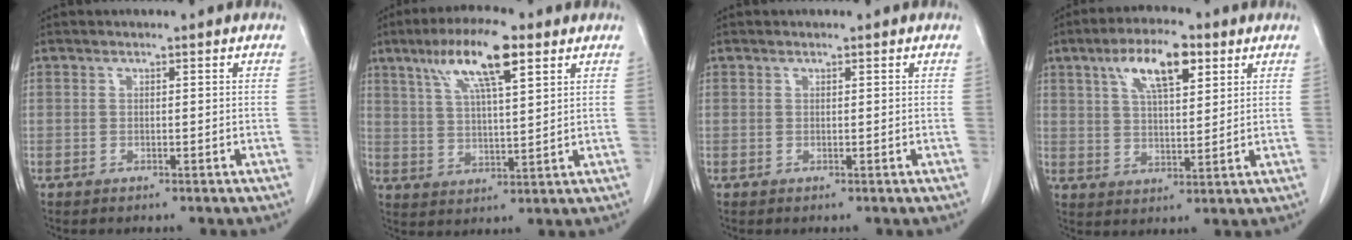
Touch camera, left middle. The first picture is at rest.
{"total": 11.2, "force": [6.2, 2.0, 9.1], "torque": [-0.170, 0.015, 0.108]}
{"total": 0.0}
{"total": 9.5, "force": [4.8, 3.0, 7.6], "torque": [-0.139, 0.013, 0.085]}